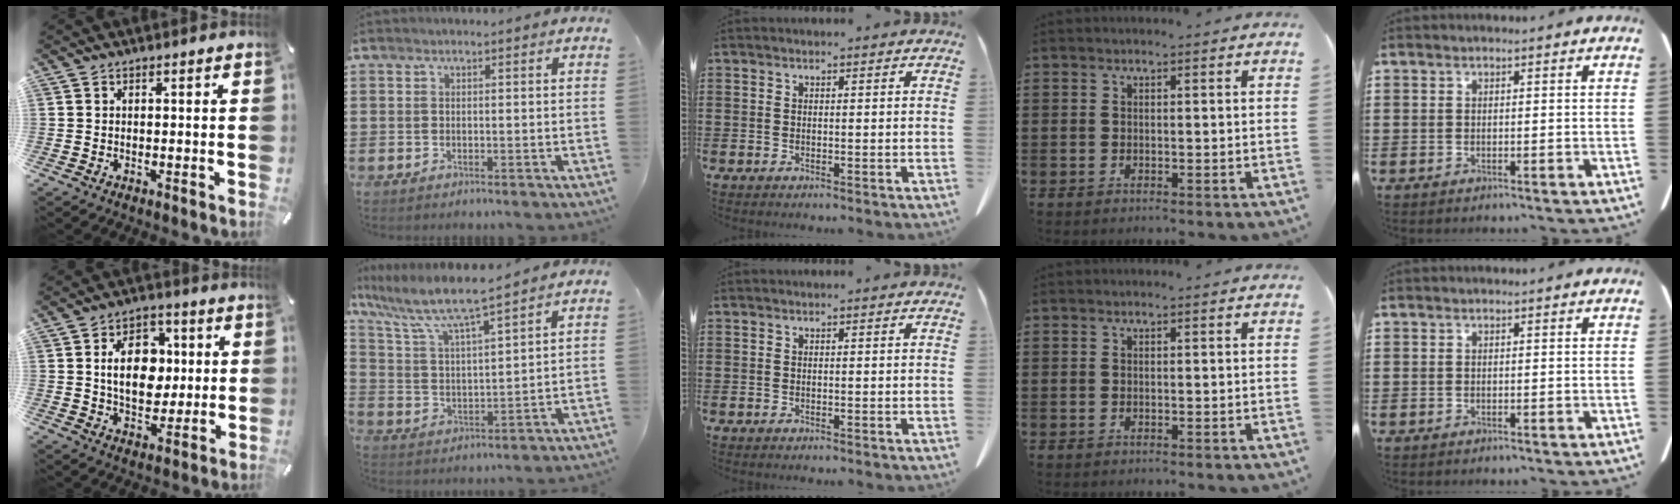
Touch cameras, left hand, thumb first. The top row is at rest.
{"thumb": {"total": 12.6, "force": [1.7, 9.1, 8.5], "torque": [-0.138, 0.005, 0.026]}, "index": {"total": 6.7, "force": [5.8, 0.4, 3.4], "torque": [-0.092, -0.033, 0.094]}}